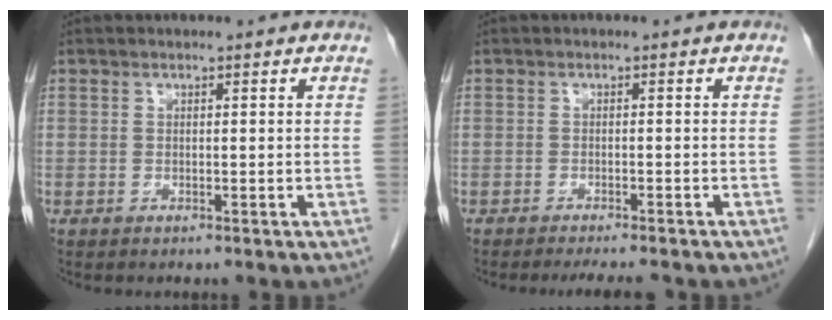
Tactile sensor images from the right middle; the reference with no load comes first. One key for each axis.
{"total": 5.4, "fx": -4.8, "fy": 0.6, "fz": 2.5, "tx": -0.026, "ty": -0.008, "tz": -0.065}